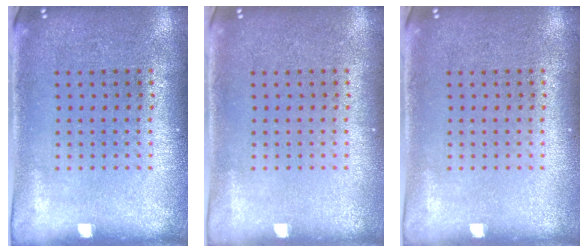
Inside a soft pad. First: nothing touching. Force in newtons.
{"total": 0.0}
{"total": 0.0}